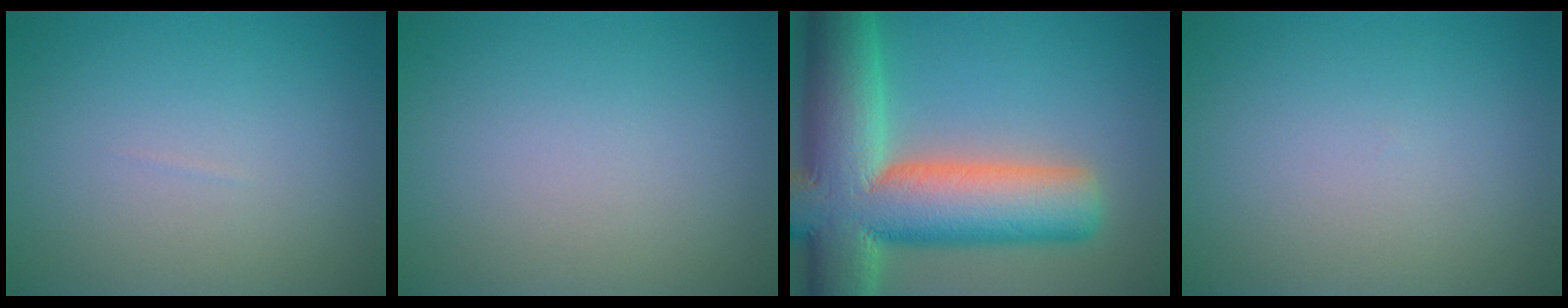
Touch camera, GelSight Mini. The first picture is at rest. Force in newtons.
{"total": 0.0}
{"total": 15.9, "press": 15.9, "slide": 1.0}
{"total": 0.0}